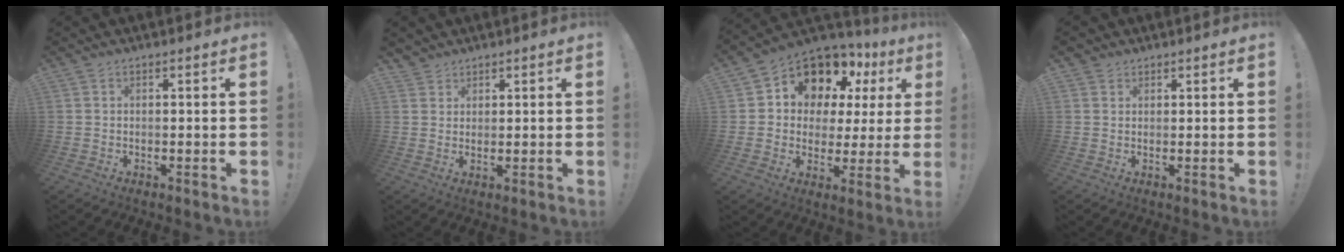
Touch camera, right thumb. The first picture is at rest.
{"total": 2.8, "force": [2.4, 1.4, 0.2], "torque": [0.007, -0.017, 0.044]}
{"total": 11.8, "force": [7.2, 7.6, 5.4], "torque": [-0.084, -0.059, 0.134]}
{"total": 2.0, "force": [1.4, 1.4, 0.2], "torque": [0.001, -0.003, 0.026]}